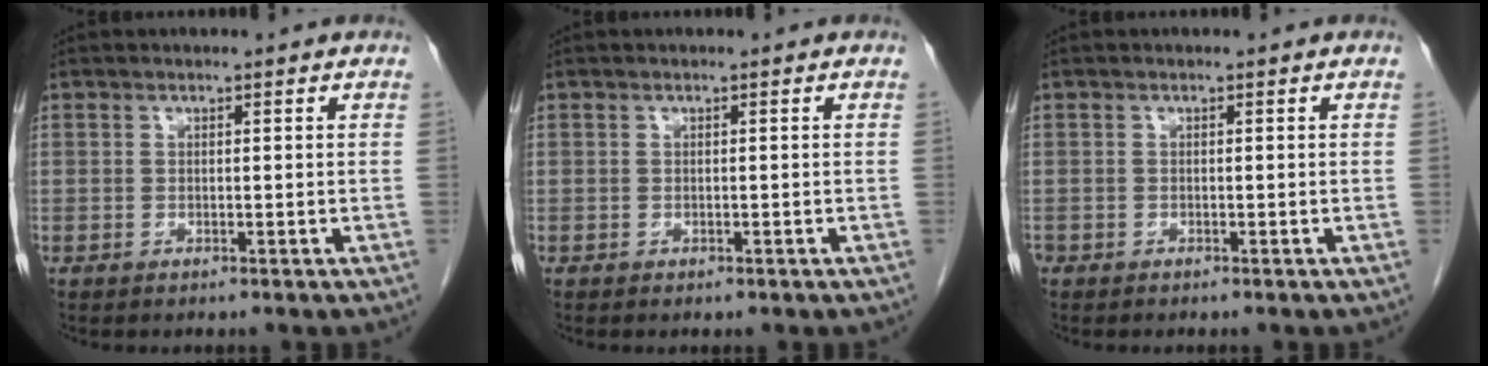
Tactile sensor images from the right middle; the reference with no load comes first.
{"total": 0.0}
{"total": 0.7, "force": [-0.5, 0.5, 0.1], "torque": [-0.005, 0.003, -0.012]}